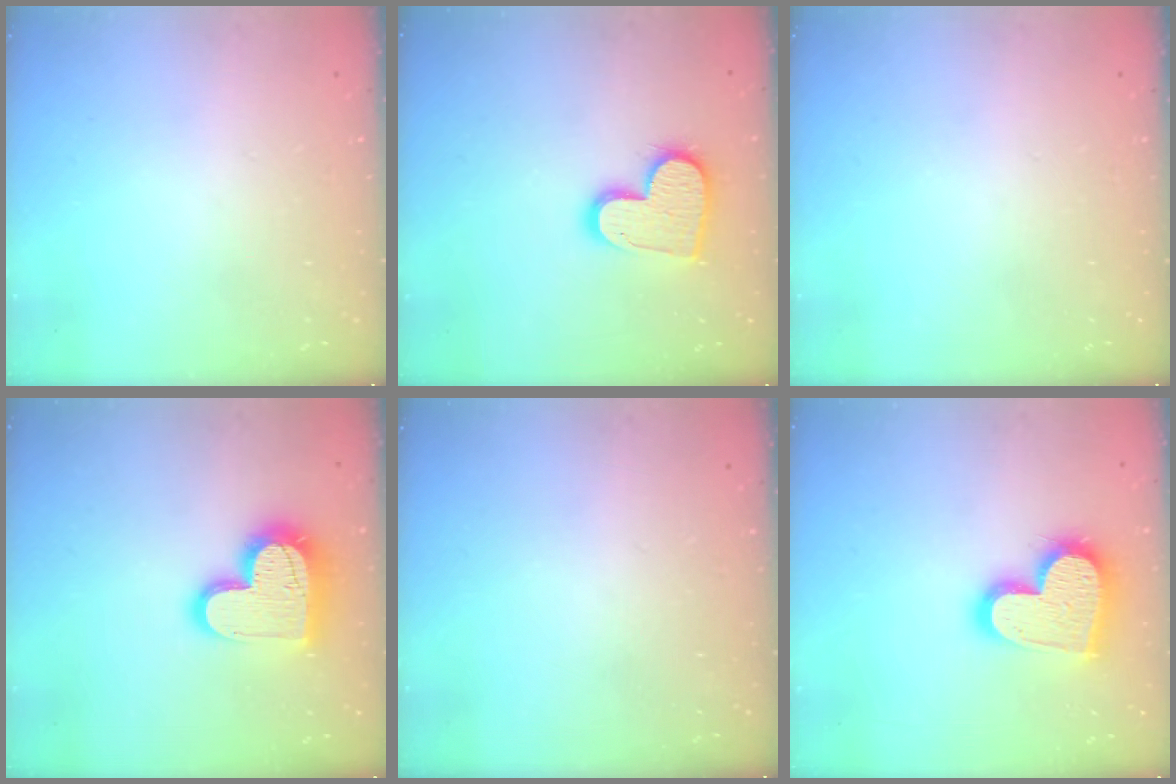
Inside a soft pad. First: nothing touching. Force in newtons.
{"total": 14.6, "press": 14.6, "slide": 1.2}
{"total": 0.0}
{"total": 18.5, "press": 18.4, "slide": 1.3}
{"total": 0.0}
{"total": 18.5, "press": 18.4, "slide": 1.5}